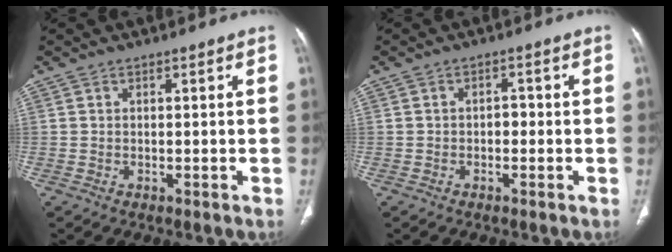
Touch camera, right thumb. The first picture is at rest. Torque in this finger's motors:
{"motor_torque": [0.20, 0.13, 0.38, 0.15, -0.03]}